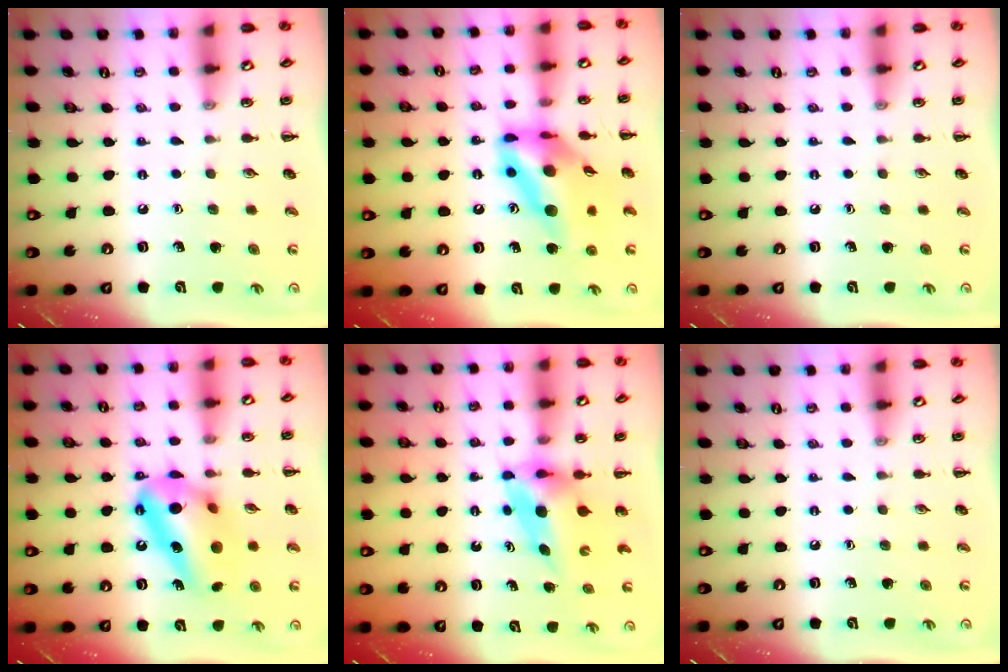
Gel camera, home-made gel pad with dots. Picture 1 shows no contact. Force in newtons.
{"total": 15.1, "press": 14.2, "slide": 5.0}
{"total": 0.0}
{"total": 16.2, "press": 16.2, "slide": 0.3}
{"total": 6.1, "press": 6.0, "slide": 1.0}
{"total": 0.0}